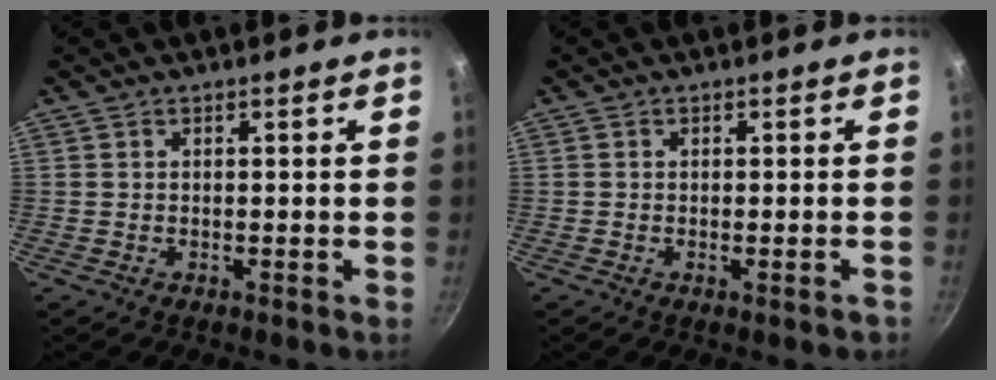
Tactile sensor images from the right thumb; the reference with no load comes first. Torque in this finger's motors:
{"motor_torque": [-0.15, 0.22, -0.52, 0.12, -0.02]}